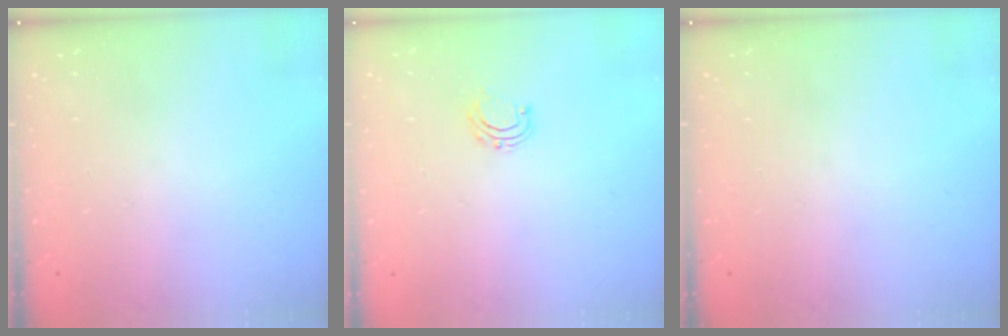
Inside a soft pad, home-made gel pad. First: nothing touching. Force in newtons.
{"total": 5.9, "press": 5.9, "slide": 0.5}
{"total": 0.0}